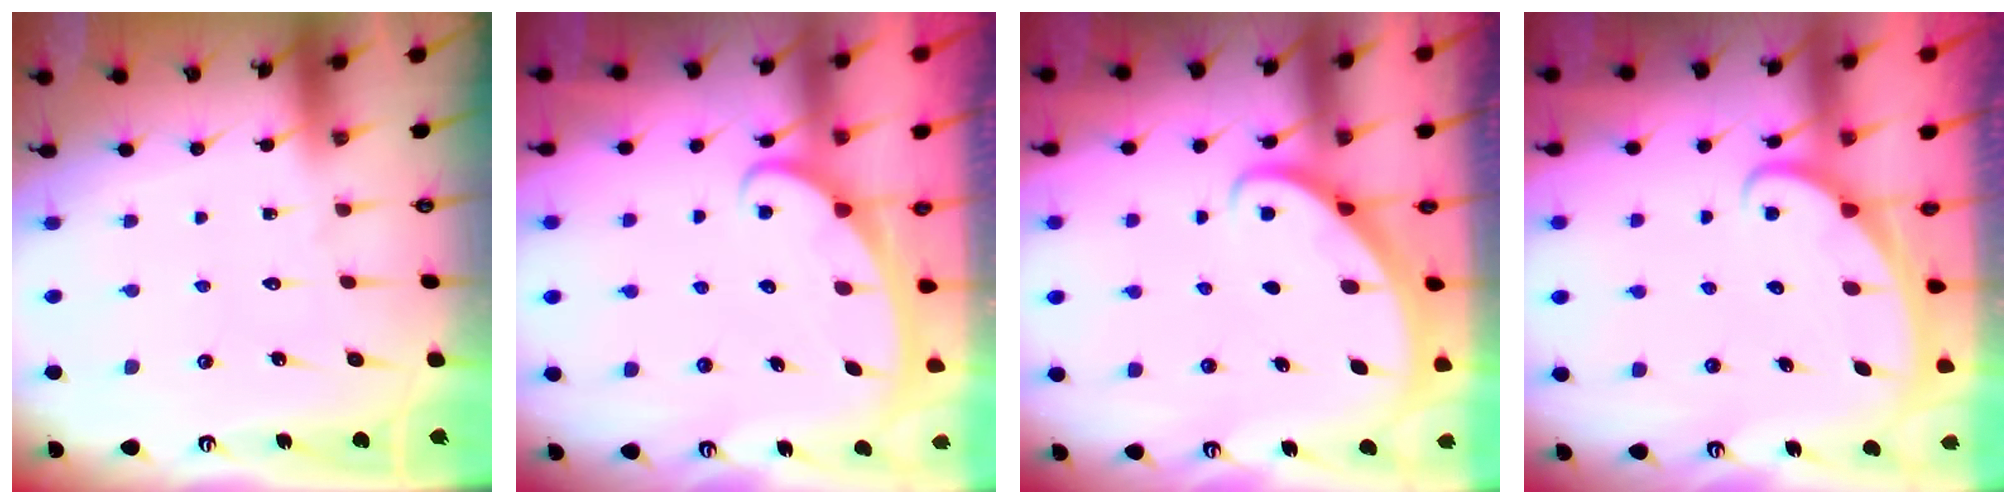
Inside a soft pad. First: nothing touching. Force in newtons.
{"total": 2.5, "press": 2.5, "slide": 0.4}
{"total": 2.8, "press": 2.8, "slide": 0.2}
{"total": 2.1, "press": 2.1, "slide": 0.2}